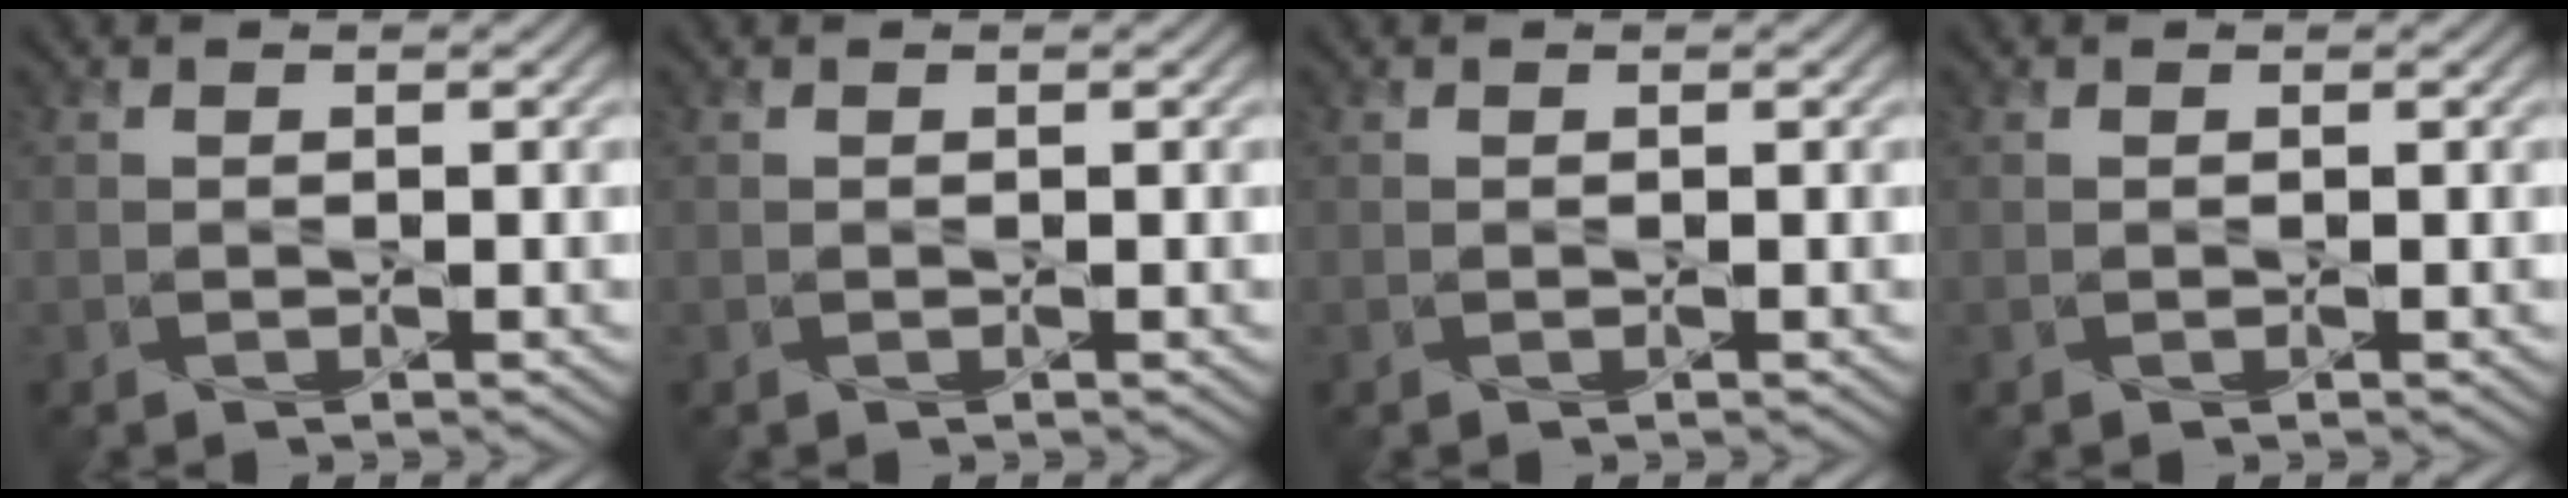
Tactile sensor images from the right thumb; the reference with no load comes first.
{"total": 0.0}
{"total": 0.0}
{"total": 0.0}